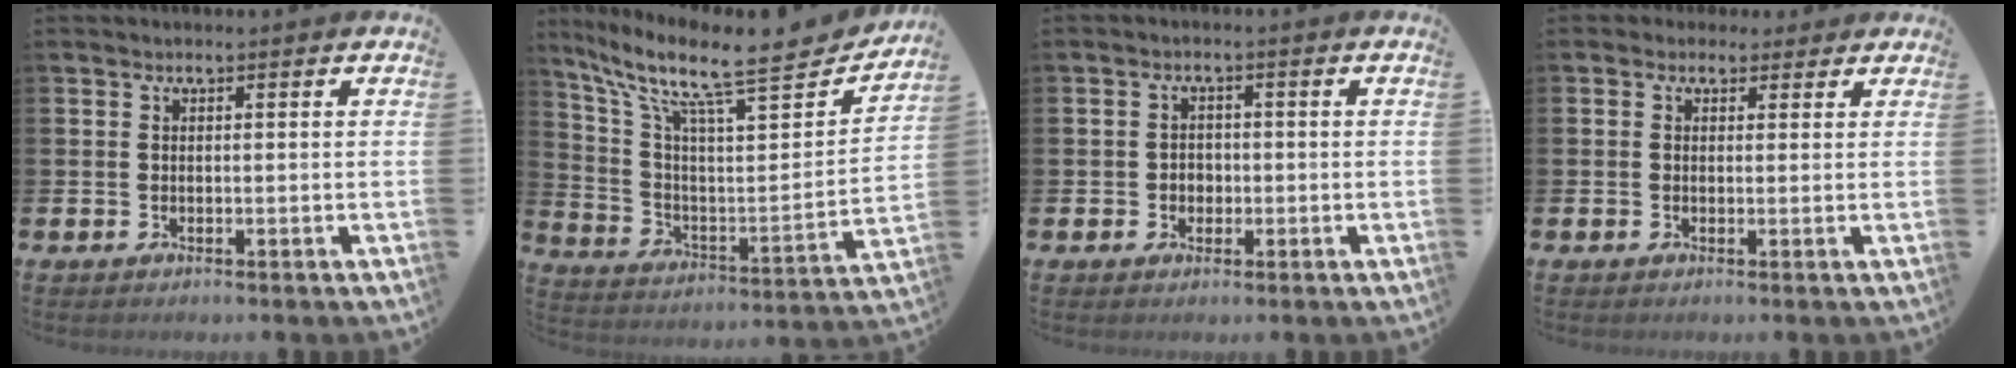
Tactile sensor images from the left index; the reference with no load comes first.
{"total": 11.1, "force": [9.0, 2.8, 6.0], "torque": [-0.129, -0.079, 0.135]}
{"total": 1.9, "force": [-0.4, 1.8, 0.7], "torque": [-0.001, 0.000, -0.014]}
{"total": 1.9, "force": [1.5, 1.2, -0.1], "torque": [0.006, 0.000, 0.024]}